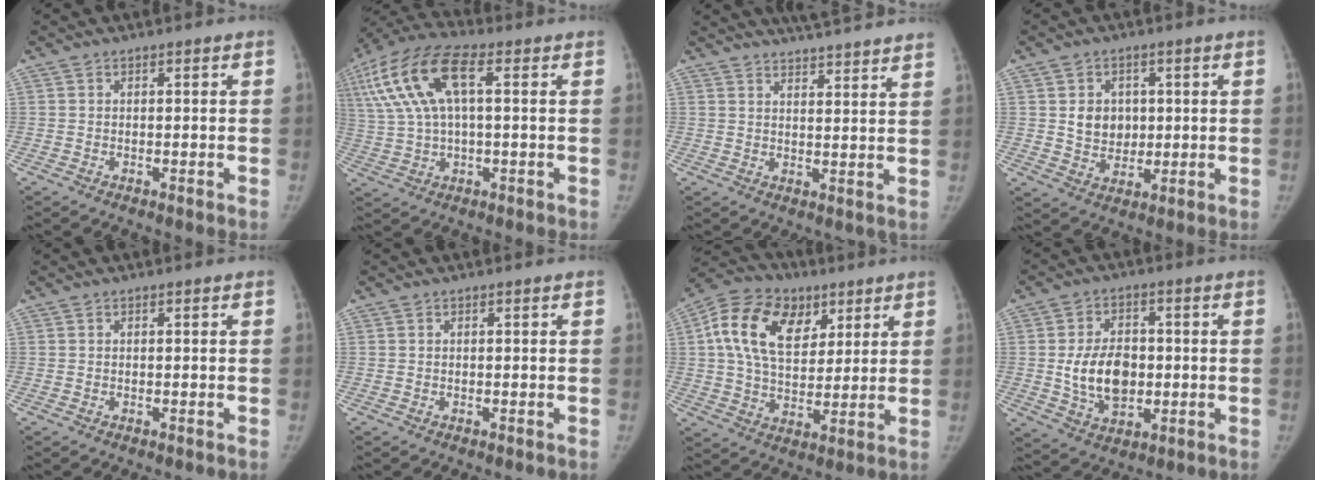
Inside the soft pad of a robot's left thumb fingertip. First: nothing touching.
{"total": 16.6, "force": [4.3, 7.1, 14.4], "torque": [-0.308, 0.036, 0.077]}
{"total": 12.6, "force": [11.4, 1.5, 5.1], "torque": [-0.061, -0.025, 0.149]}
{"total": 6.9, "force": [1.1, 5.8, 3.7], "torque": [-0.026, -0.007, 0.027]}
{"total": 0.0}
{"total": 0.0}
{"total": 17.8, "force": [6.6, 11.9, 11.5], "torque": [-0.193, -0.003, 0.113]}
{"total": 11.4, "force": [-0.4, 7.8, 8.3], "torque": [-0.119, 0.004, 0.000]}